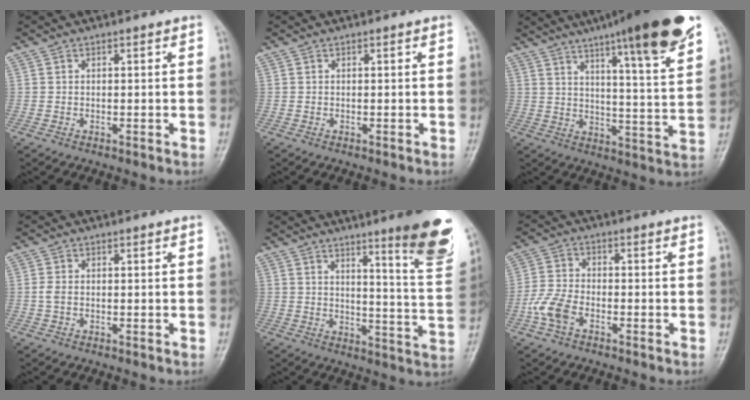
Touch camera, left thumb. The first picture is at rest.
{"total": 0.0}
{"total": 21.6, "force": [14.2, 2.5, 16.1], "torque": [-0.219, -0.050, 0.202]}
{"total": 1.5, "force": [-0.1, 0.9, 1.2], "torque": [-0.024, 0.006, 0.001]}
{"total": 15.7, "force": [9.7, 1.8, 12.2], "torque": [-0.135, -0.069, 0.131]}
{"total": 5.9, "force": [-2.9, 3.4, 3.8], "torque": [-0.086, 0.014, -0.064]}